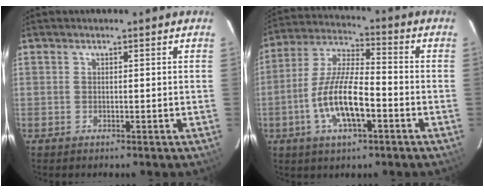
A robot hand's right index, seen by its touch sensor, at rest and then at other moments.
{"total": 12.9, "force": [-4.4, 4.1, 11.4], "torque": [-0.235, -0.002, -0.083]}